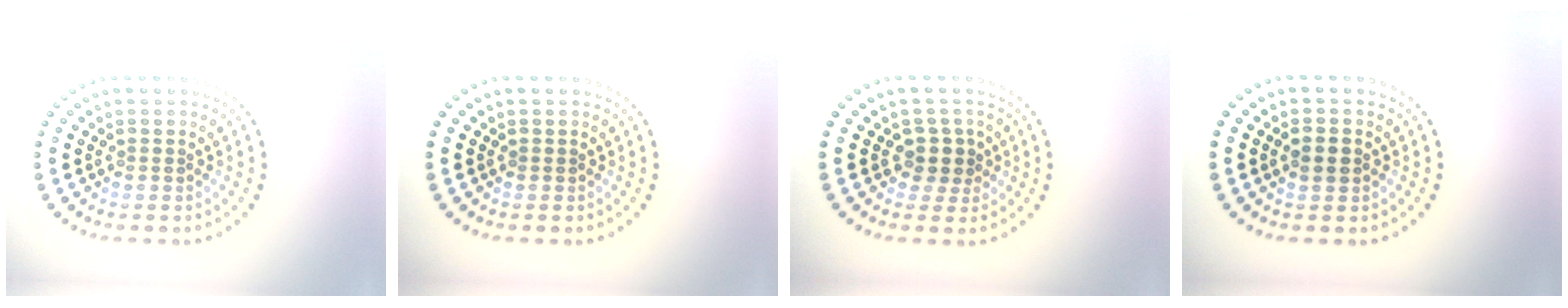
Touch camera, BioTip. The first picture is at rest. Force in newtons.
{"total": 0.0}
{"total": 2.2, "press": 1.7, "slide": 1.3}
{"total": 1.6, "press": 1.6, "slide": 0.1}